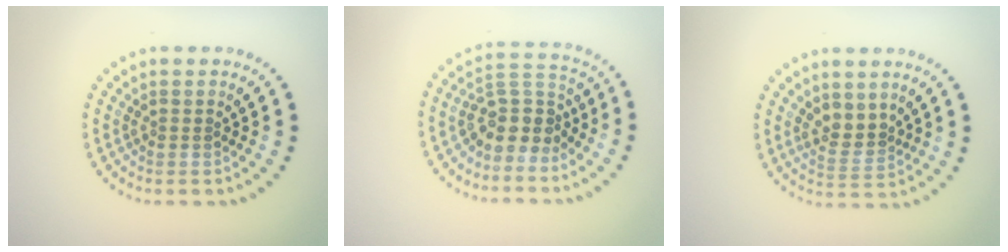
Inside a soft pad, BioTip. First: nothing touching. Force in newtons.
{"total": 4.1, "press": 3.6, "slide": 1.9}
{"total": 2.4, "press": 2.1, "slide": 1.1}